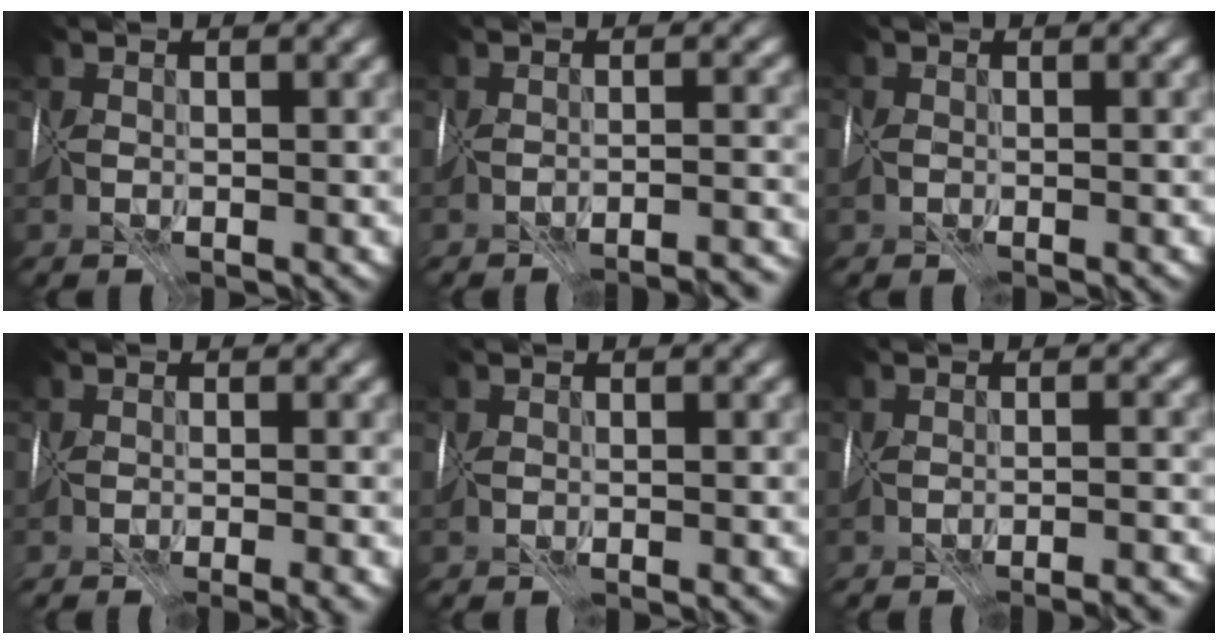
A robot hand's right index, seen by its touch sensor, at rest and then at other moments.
{"total": 6.8, "force": [-6.6, 0.7, 1.6], "torque": [0.005, 0.009, -0.067]}
{"total": 1.8, "force": [-1.0, 1.1, 1.1], "torque": [-0.011, -0.002, -0.020]}
{"total": 4.6, "force": [-3.4, 1.1, 2.9], "torque": [-0.025, -0.006, -0.033]}
{"total": 1.3, "force": [-1.2, 0.0, 0.5], "torque": [0.007, -0.001, -0.018]}
{"total": 6.2, "force": [-6.0, 0.7, 1.5], "torque": [0.009, 0.006, -0.060]}